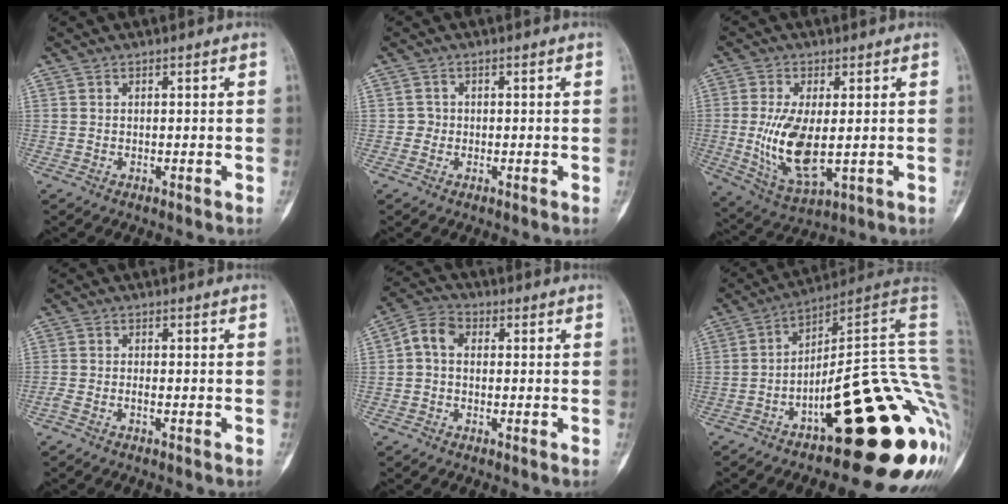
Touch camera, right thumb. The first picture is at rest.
{"total": 1.4, "force": [-0.2, 1.3, 0.0], "torque": [0.009, 0.007, -0.006]}
{"total": 11.6, "force": [-0.5, 5.1, 10.4], "torque": [-0.206, -0.020, 0.004]}
{"total": 1.5, "force": [-0.9, 0.4, 1.2], "torque": [-0.032, 0.005, -0.018]}
{"total": 5.4, "force": [0.4, 4.1, 3.5], "torque": [-0.058, 0.017, -0.005]}
{"total": 28.6, "force": [-8.4, 8.2, 26.1], "torque": [-0.239, 0.085, -0.110]}